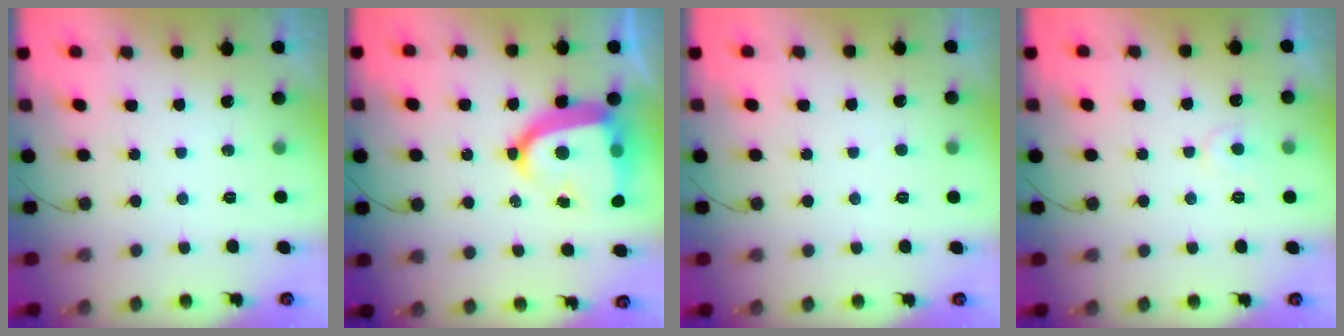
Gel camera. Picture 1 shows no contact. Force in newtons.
{"total": 18.5, "press": 18.4, "slide": 1.5}
{"total": 2.5, "press": 2.5, "slide": 0.2}
{"total": 4.1, "press": 4.1, "slide": 0.4}